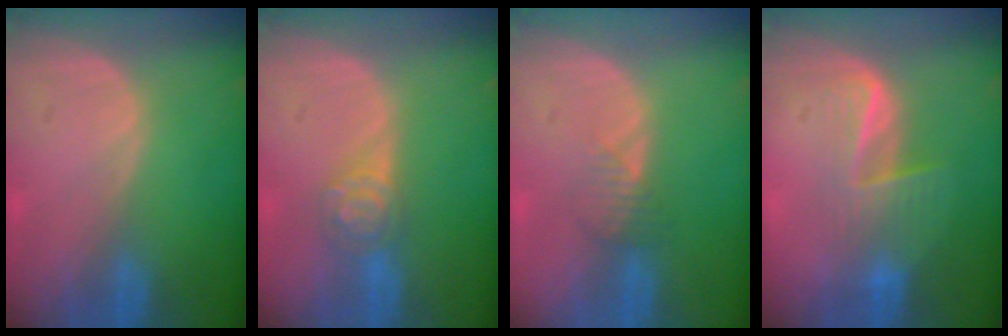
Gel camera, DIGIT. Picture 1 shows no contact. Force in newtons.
{"total": 4.1, "press": 4.0, "slide": 0.8}
{"total": 2.1, "press": 2.1, "slide": 0.2}
{"total": 6.0, "press": 5.6, "slide": 2.1}